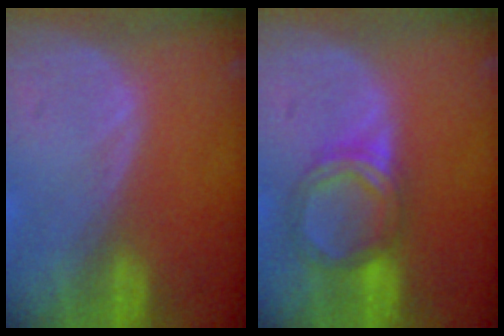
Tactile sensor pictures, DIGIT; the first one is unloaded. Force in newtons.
{"total": 5.4, "press": 5.1, "slide": 1.7}